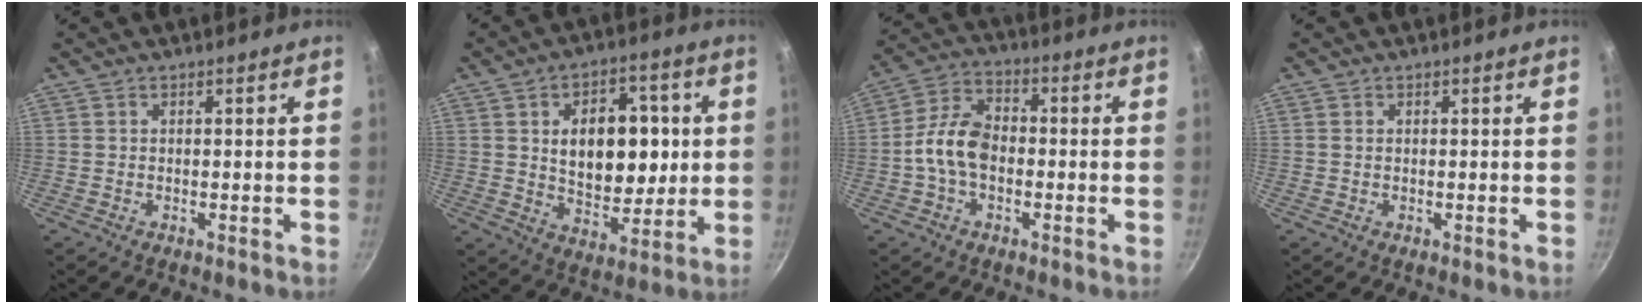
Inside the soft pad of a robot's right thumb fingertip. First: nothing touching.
{"total": 16.1, "force": [2.5, 10.5, 11.9], "torque": [-0.122, -0.009, 0.043]}
{"total": 9.5, "force": [-1.5, 6.3, 6.9], "torque": [-0.115, 0.032, -0.043]}
{"total": 0.6, "force": [0.2, 0.4, 0.3], "torque": [-0.006, 0.001, 0.003]}